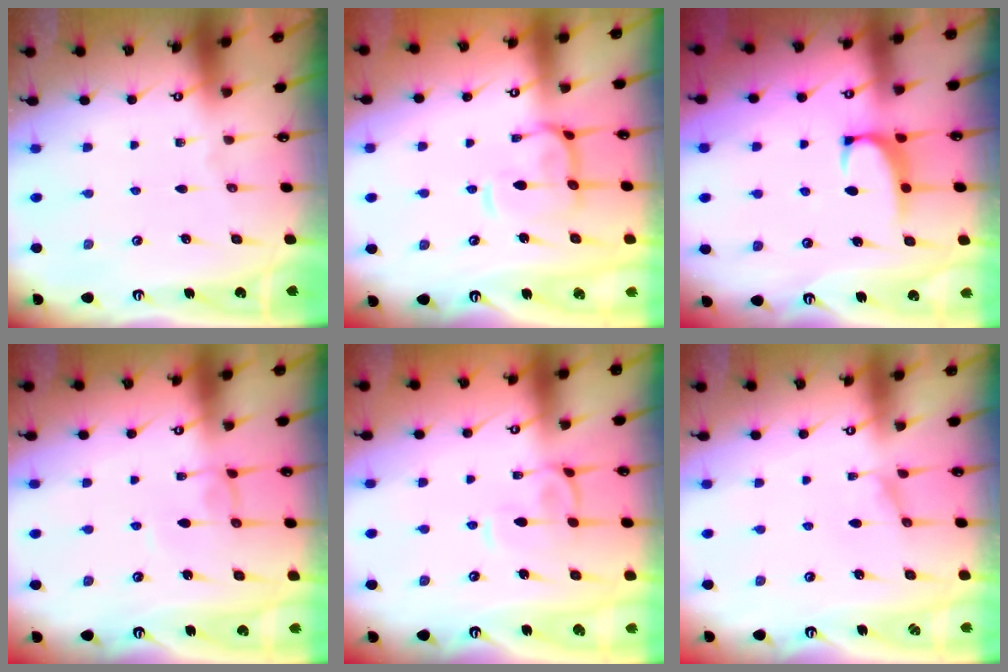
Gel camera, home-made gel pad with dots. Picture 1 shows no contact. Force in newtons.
{"total": 4.5, "press": 4.3, "slide": 1.0}
{"total": 1.5, "press": 1.2, "slide": 1.0}
{"total": 2.0, "press": 2.0, "slide": 0.2}
{"total": 0.9, "press": 0.6, "slide": 0.7}
{"total": 0.7, "press": 0.4, "slide": 0.6}